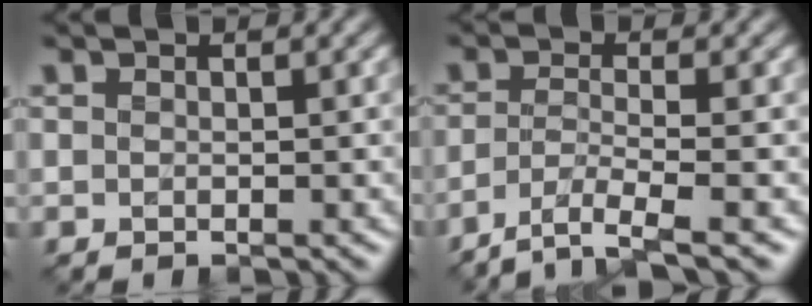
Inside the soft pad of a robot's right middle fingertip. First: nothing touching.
{"total": 3.9, "force": [-2.7, 0.7, 2.7], "torque": [-0.048, -0.006, -0.059]}